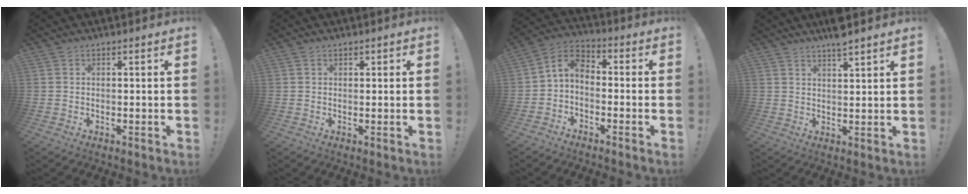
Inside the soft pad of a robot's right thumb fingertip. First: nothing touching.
{"total": 0.7, "force": [0.5, 0.5, 0.2], "torque": [0.003, -0.002, 0.008]}
{"total": 5.7, "force": [-1.9, 3.8, 3.8], "torque": [-0.080, 0.012, -0.033]}
{"total": 5.0, "force": [4.4, 0.3, 2.3], "torque": [-0.032, -0.028, 0.075]}